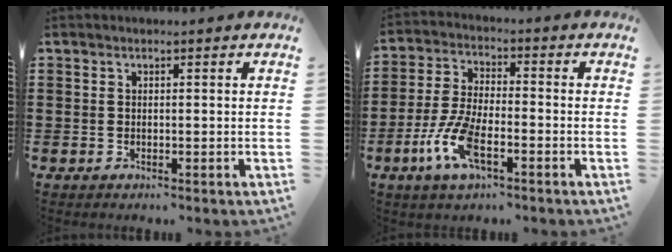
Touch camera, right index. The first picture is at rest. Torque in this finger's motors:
{"motor_torque": [1.26, 0.88, 0.30, 0.19]}